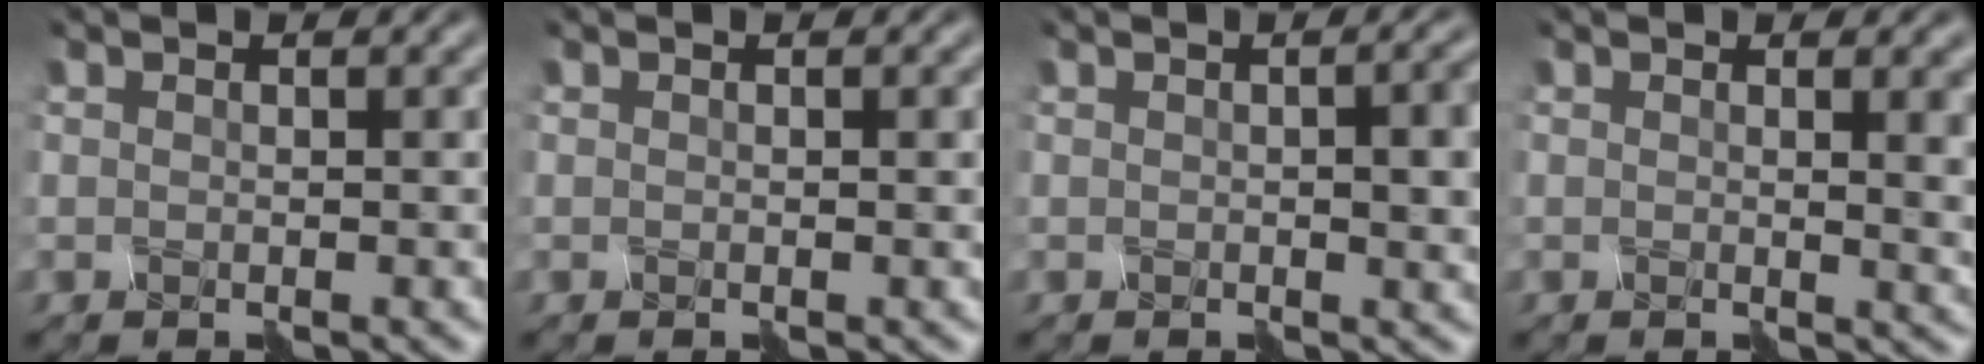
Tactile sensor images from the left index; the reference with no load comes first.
{"total": 0.0}
{"total": 3.1, "force": [-0.4, 0.5, 3.1], "torque": [-0.033, 0.000, -0.001]}
{"total": 3.5, "force": [1.4, 1.3, 3.0], "torque": [-0.019, 0.000, 0.022]}